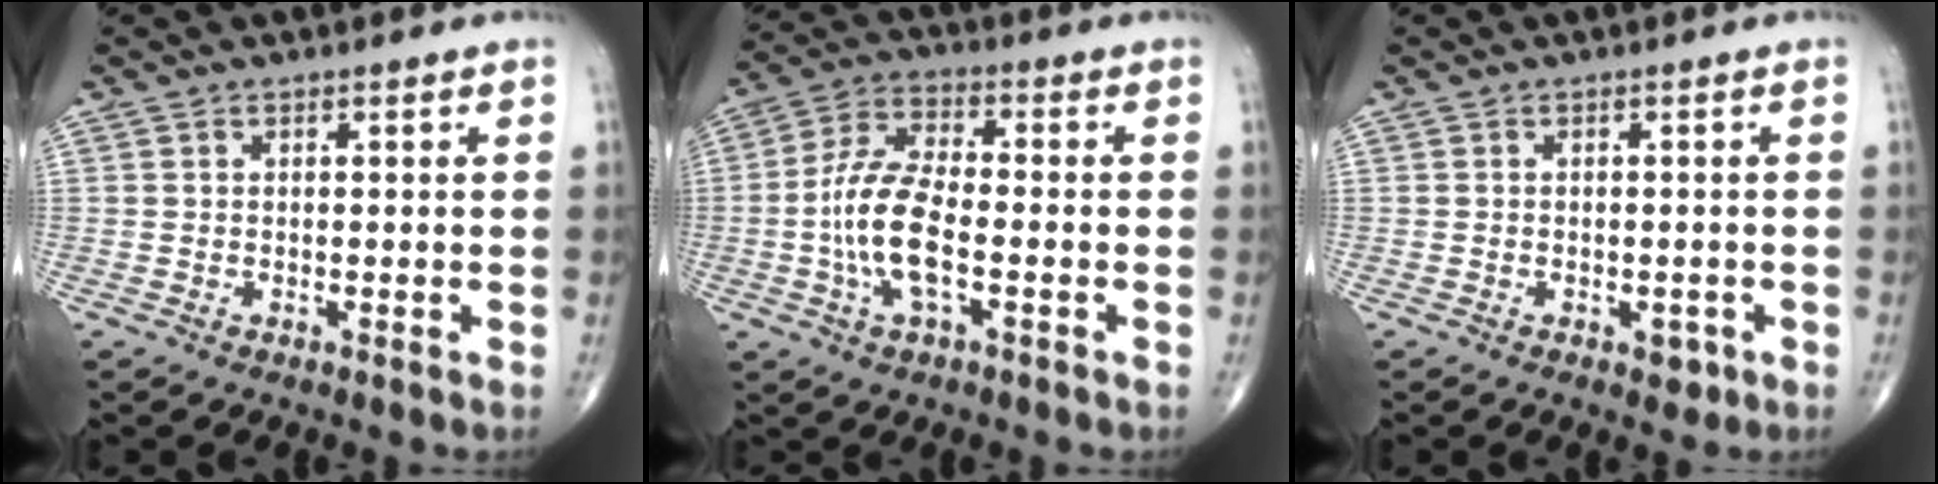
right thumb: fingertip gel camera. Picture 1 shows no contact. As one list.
[{"total": 11.6, "force": [-2.4, 4.8, 10.2], "torque": [-0.212, 0.022, -0.051]}, {"total": 2.2, "force": [-1.0, 1.4, 1.5], "torque": [-0.009, 0.002, -0.009]}]